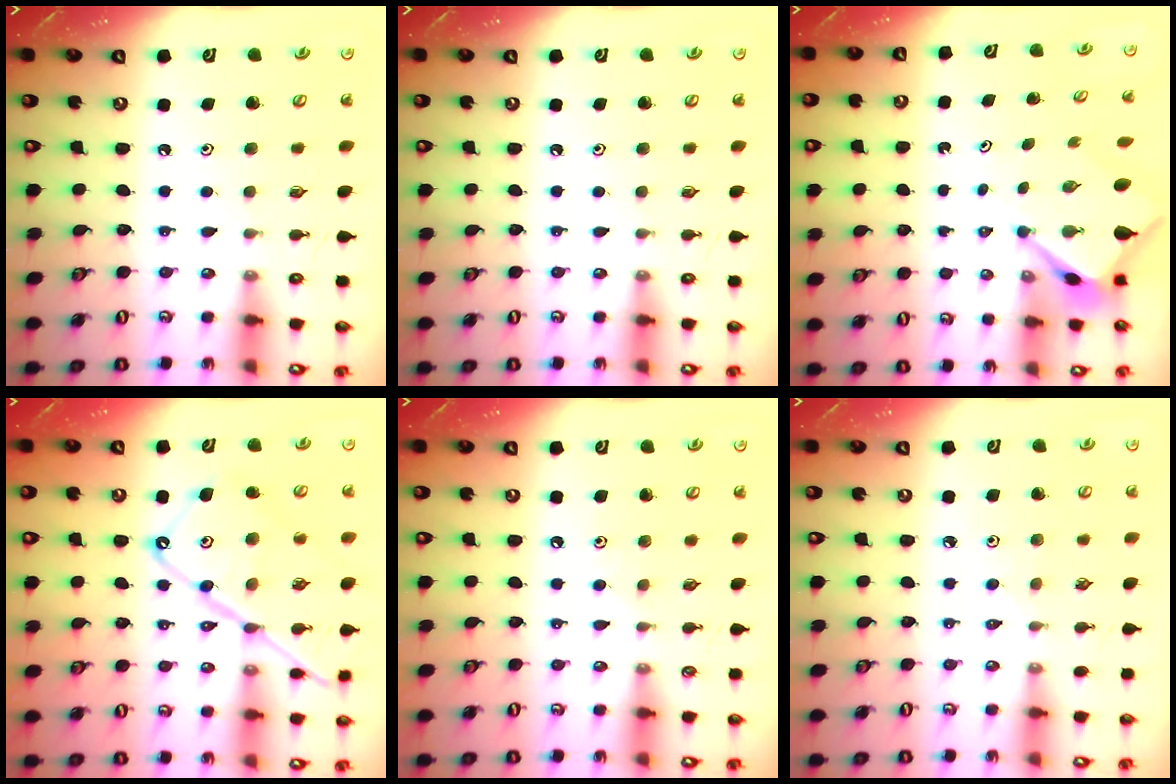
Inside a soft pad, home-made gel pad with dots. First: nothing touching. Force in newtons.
{"total": 0.0}
{"total": 4.4, "press": 4.3, "slide": 0.5}
{"total": 18.0, "press": 17.9, "slide": 1.9}
{"total": 3.9, "press": 3.9, "slide": 0.6}
{"total": 3.6, "press": 3.5, "slide": 0.7}